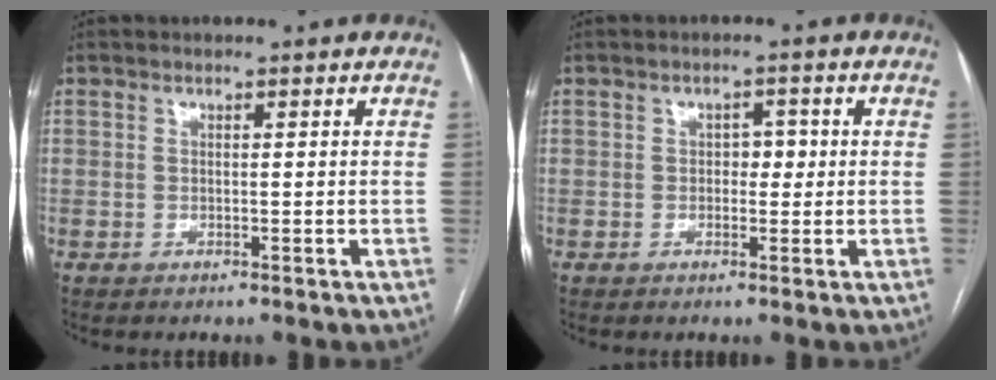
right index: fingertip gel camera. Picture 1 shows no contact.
{"total": 2.3, "force": [0.1, 1.5, 1.8], "torque": [-0.020, 0.008, 0.000]}